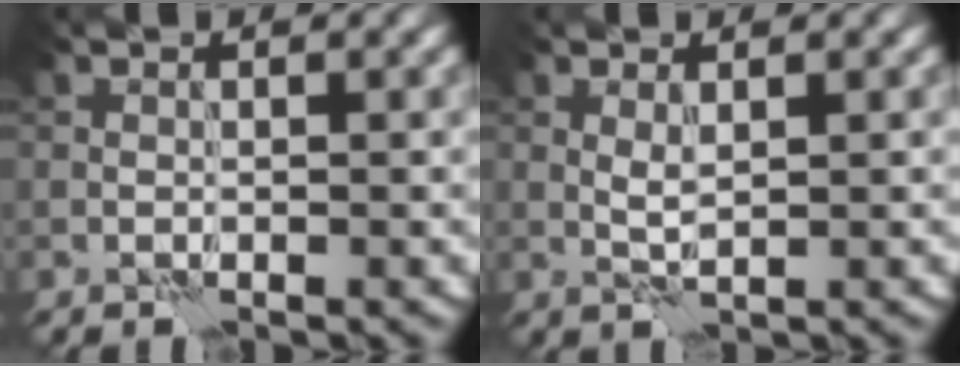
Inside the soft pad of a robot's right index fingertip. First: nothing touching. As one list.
[{"total": 1.1, "force": [0.6, 0.3, 0.8], "torque": [-0.022, -0.001, 0.012]}]